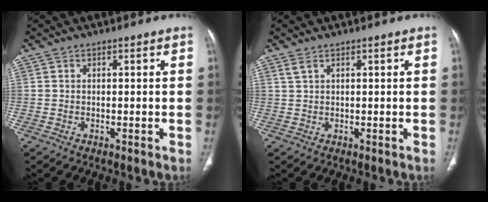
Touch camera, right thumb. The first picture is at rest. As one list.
[{"total": 1.3, "force": [0.9, 0.4, 0.8], "torque": [-0.022, 0.008, 0.023]}]